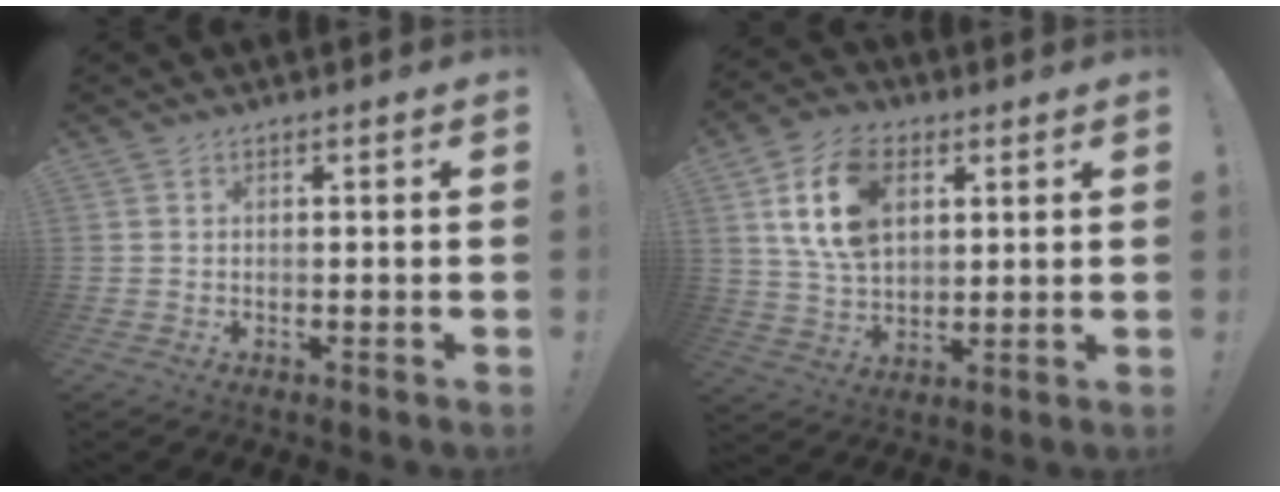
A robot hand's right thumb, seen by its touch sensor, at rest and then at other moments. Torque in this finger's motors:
{"motor_torque": [1.23, 2.62, 0.61, -0.29, 0.43]}